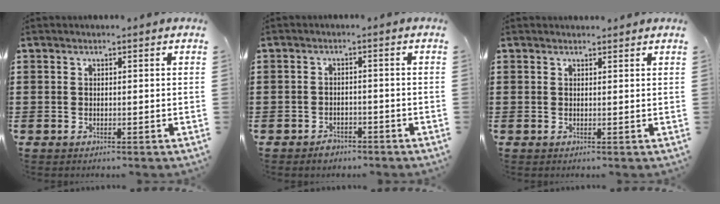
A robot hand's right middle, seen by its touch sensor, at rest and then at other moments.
{"total": 1.8, "force": [-1.7, 0.8, 0.1], "torque": [-0.005, 0.003, -0.037]}
{"total": 0.8, "force": [0.8, 0.1, -0.1], "torque": [0.000, 0.000, 0.017]}